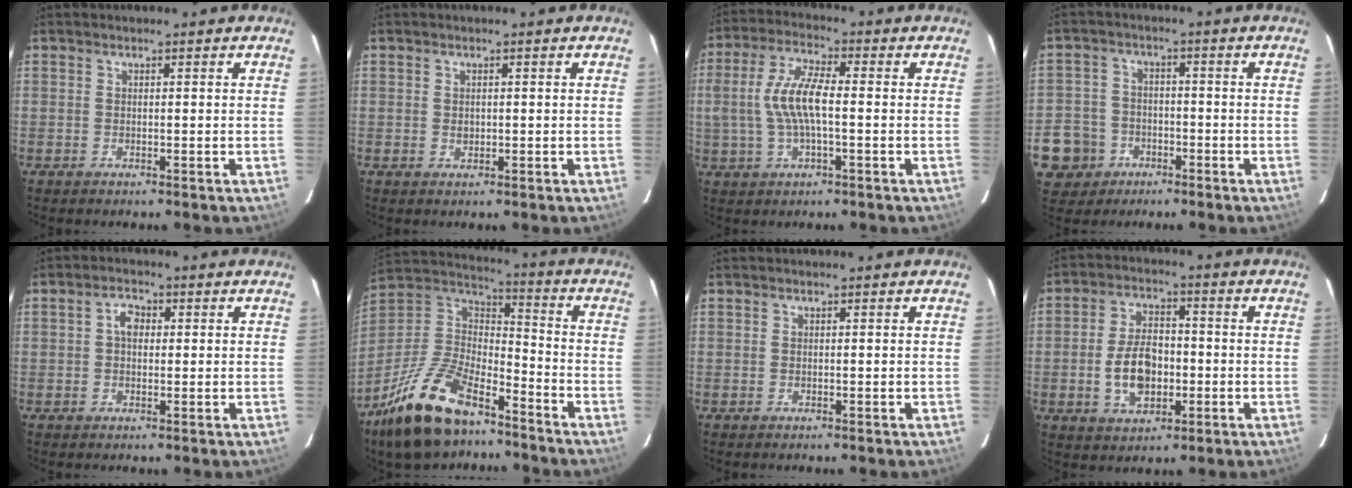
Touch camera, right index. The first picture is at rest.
{"total": 1.1, "force": [0.0, 1.0, 0.6], "torque": [-0.009, 0.001, 0.002]}
{"total": 9.4, "force": [-0.5, 3.1, 8.8], "torque": [-0.181, 0.008, -0.007]}
{"total": 9.3, "force": [-3.7, 8.3, 2.0], "torque": [-0.070, 0.016, -0.055]}
{"total": 3.0, "force": [0.4, 2.2, 2.0], "torque": [-0.034, 0.011, 0.006]}
{"total": 21.4, "force": [-14.8, 8.8, 12.6], "torque": [-0.270, -0.011, -0.265]}
{"total": 0.0}
{"total": 9.7, "force": [-2.0, 5.9, 7.4], "torque": [-0.145, 0.011, -0.026]}